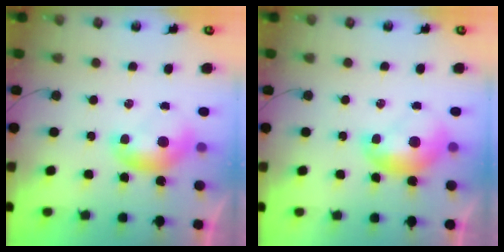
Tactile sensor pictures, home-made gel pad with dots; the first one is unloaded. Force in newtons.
{"total": 1.6, "press": 1.5, "slide": 0.2}